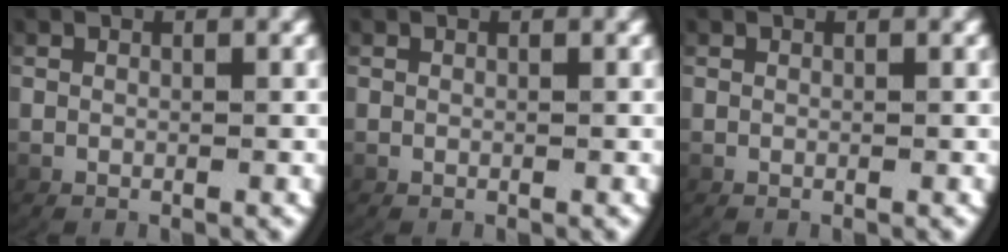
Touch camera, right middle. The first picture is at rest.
{"total": 0.0}
{"total": 0.0}